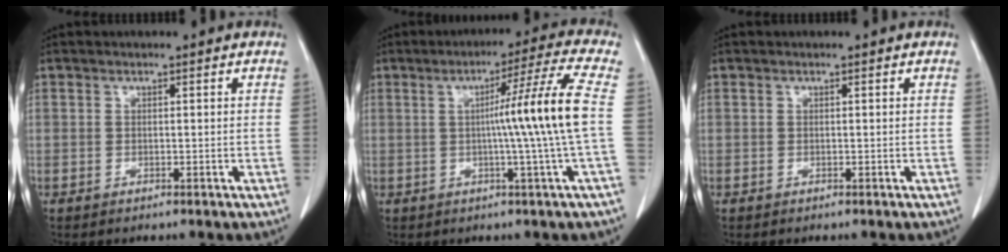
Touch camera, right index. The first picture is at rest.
{"total": 10.8, "force": [0.0, -3.2, 10.3], "torque": [-0.153, -0.002, 0.007]}
{"total": 0.0}